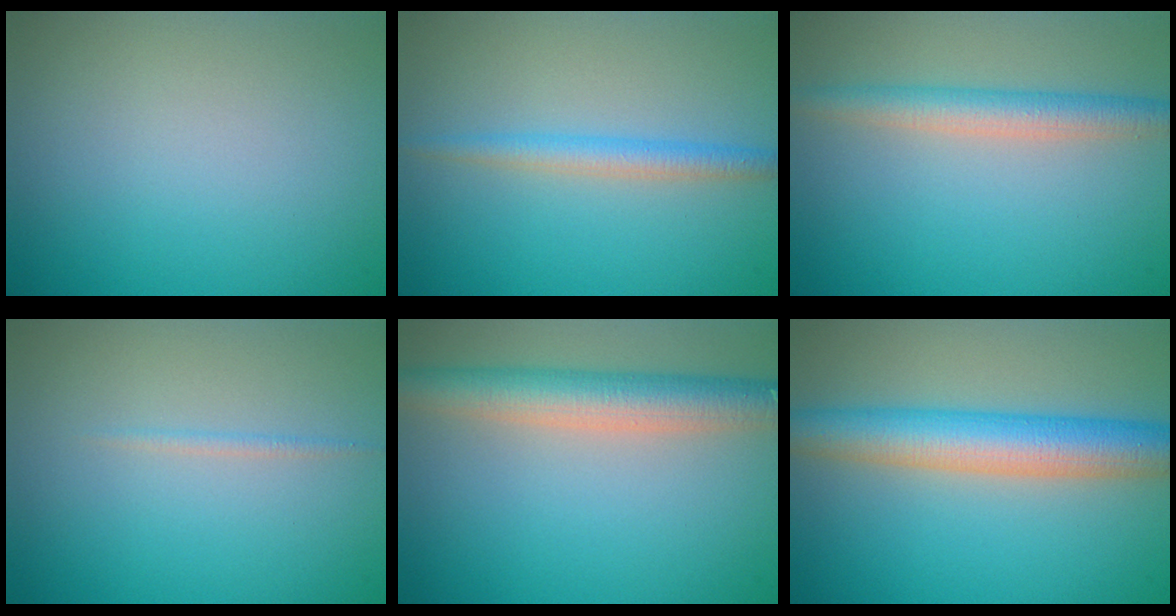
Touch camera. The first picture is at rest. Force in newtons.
{"total": 2.3, "press": 2.3, "slide": 0.0}
{"total": 3.3, "press": 3.3, "slide": 0.0}
{"total": 0.7, "press": 0.7, "slide": 0.1}
{"total": 5.9, "press": 5.9, "slide": 0.4}
{"total": 6.8, "press": 6.8, "slide": 0.2}